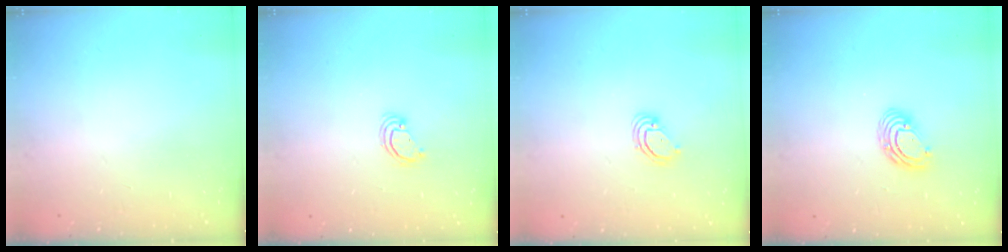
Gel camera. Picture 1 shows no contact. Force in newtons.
{"total": 2.5, "press": 2.5, "slide": 0.2}
{"total": 3.2, "press": 3.2, "slide": 0.2}
{"total": 6.7, "press": 6.6, "slide": 0.8}